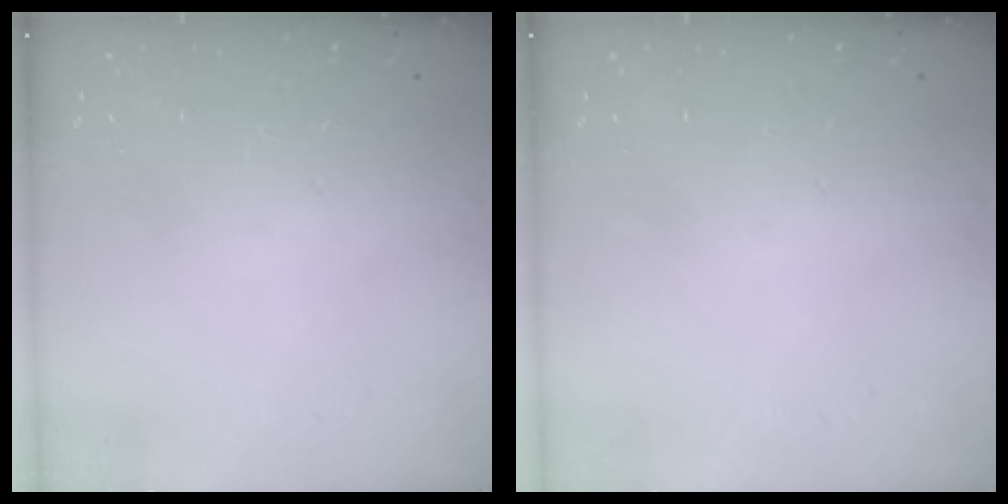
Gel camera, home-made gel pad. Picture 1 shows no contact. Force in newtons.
{"total": 0.0}